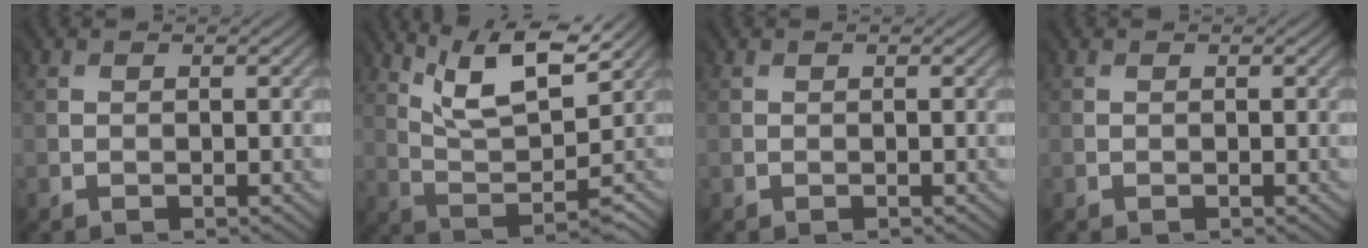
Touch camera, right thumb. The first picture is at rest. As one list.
[{"total": 10.8, "force": [7.9, 2.8, 6.9], "torque": [-0.126, 0.013, 0.124]}, {"total": 0.0}, {"total": 0.0}]